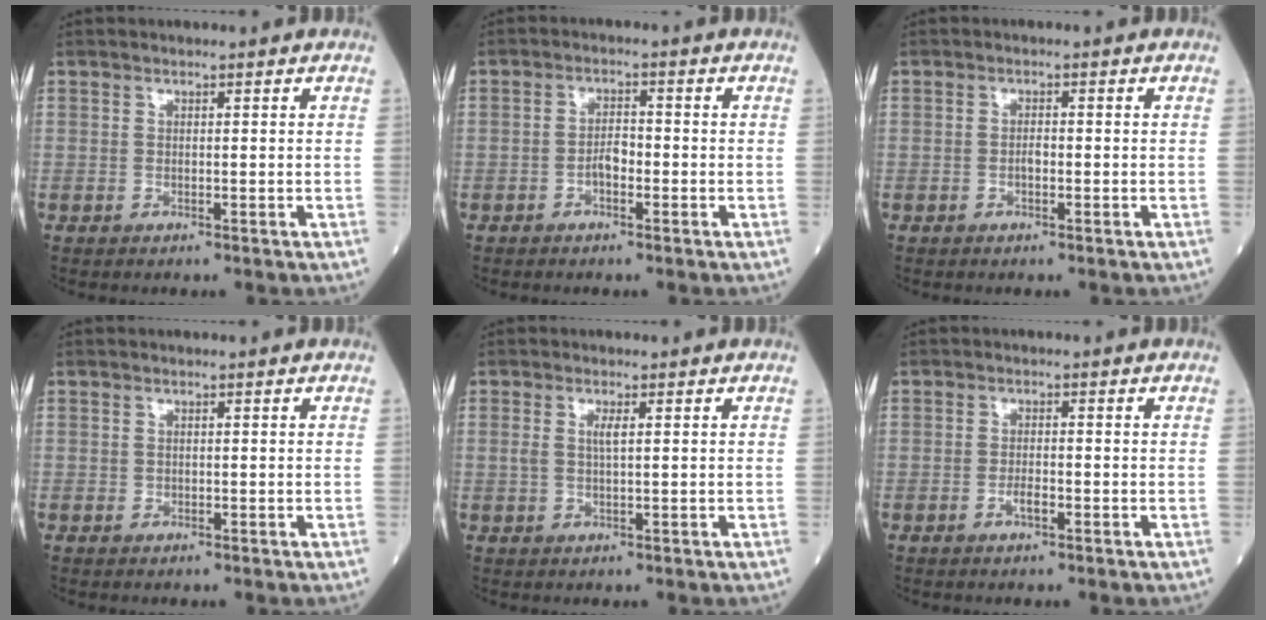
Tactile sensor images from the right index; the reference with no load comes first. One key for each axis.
{"total": 2.4, "fx": -1.0, "fy": 1.1, "fz": 1.9, "tx": -0.027, "ty": 0.007, "tz": -0.020}
{"total": 1.1, "fx": -0.4, "fy": 0.4, "fz": 0.9, "tx": -0.015, "ty": 0.002, "tz": -0.008}
{"total": 0.0}
{"total": 1.8, "fx": 0.5, "fy": 0.3, "fz": 1.7, "tx": -0.039, "ty": 0.002, "tz": 0.008}
{"total": 1.7, "fx": -0.8, "fy": 0.4, "fz": 1.4, "tx": -0.024, "ty": 0.002, "tz": -0.015}